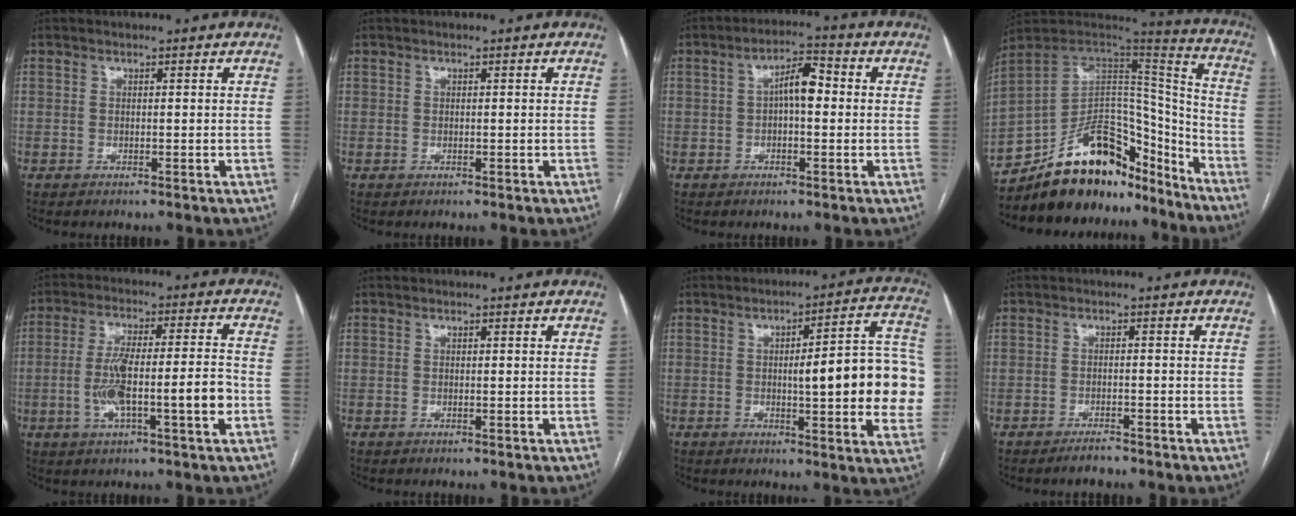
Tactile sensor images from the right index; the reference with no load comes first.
{"total": 0.0}
{"total": 5.5, "force": [0.3, 1.9, 5.1], "torque": [-0.086, 0.023, 0.001]}
{"total": 21.6, "force": [-17.0, 9.4, 9.4], "torque": [-0.161, 0.044, -0.274]}
{"total": 11.4, "force": [-2.7, 1.3, 11.0], "torque": [-0.199, 0.017, -0.043]}
{"total": 0.0}
{"total": 17.1, "force": [-0.7, 2.9, 16.8], "torque": [-0.166, 0.030, -0.004]}
{"total": 2.1, "force": [-1.9, 0.4, 0.8], "torque": [-0.014, -0.002, -0.031]}